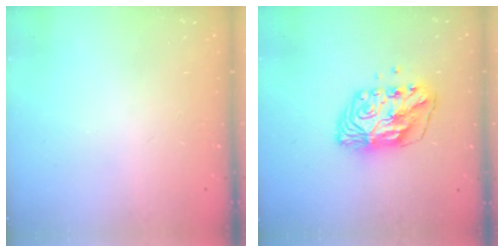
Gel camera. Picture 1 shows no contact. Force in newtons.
{"total": 11.3, "press": 11.2, "slide": 1.6}